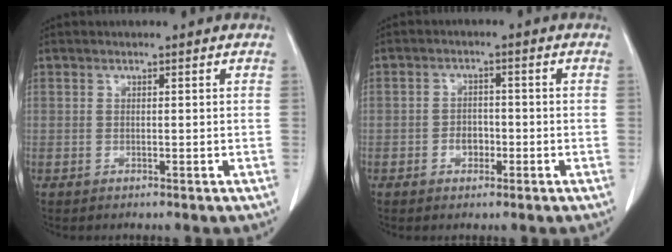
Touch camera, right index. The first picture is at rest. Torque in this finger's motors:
{"motor_torque": [0.25, -0.21, -0.05, -0.03]}